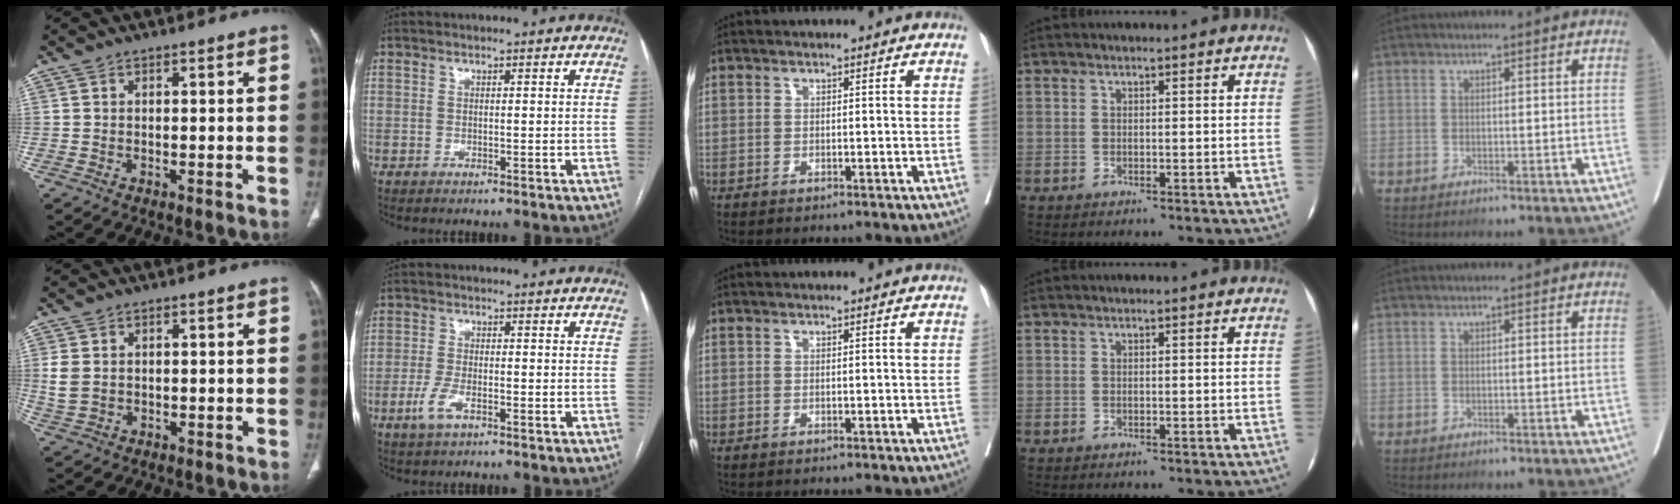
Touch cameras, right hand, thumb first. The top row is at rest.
{"thumb": {"total": 3.7, "force": [0.5, 2.8, 2.4], "torque": [-0.058, 0.001, 0.014]}, "index": {"total": 3.9, "force": [-1.8, 1.3, 3.1], "torque": [-0.076, -0.004, -0.034]}}